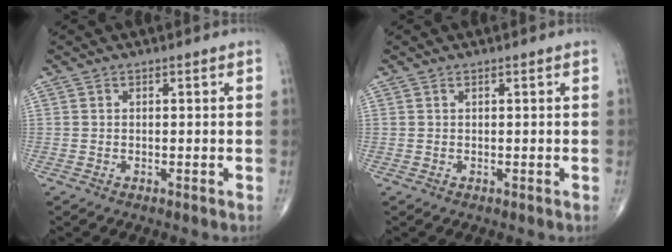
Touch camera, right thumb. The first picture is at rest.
{"total": 0.0}